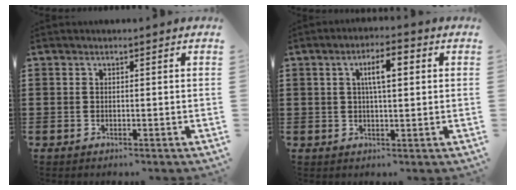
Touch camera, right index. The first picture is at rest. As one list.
[{"total": 5.3, "force": [1.2, 1.4, 4.9], "torque": [-0.089, 0.007, 0.016]}]